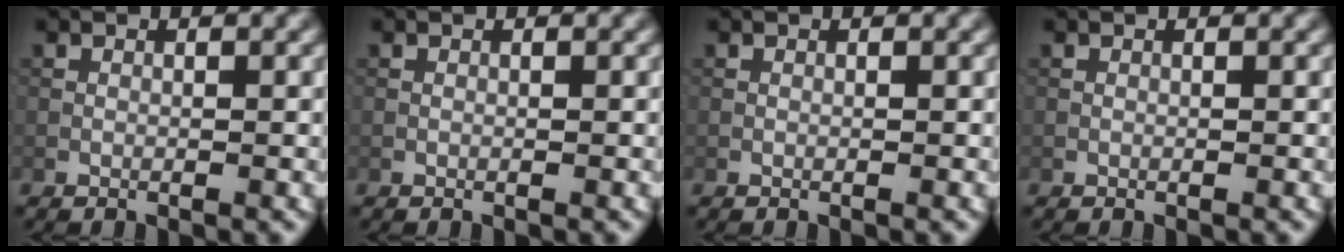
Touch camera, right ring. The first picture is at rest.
{"total": 0.0}
{"total": 0.0}
{"total": 0.0}